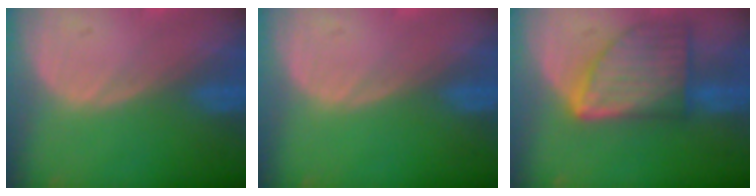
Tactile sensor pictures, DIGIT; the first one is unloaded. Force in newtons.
{"total": 0.0}
{"total": 9.3, "press": 9.3, "slide": 0.5}